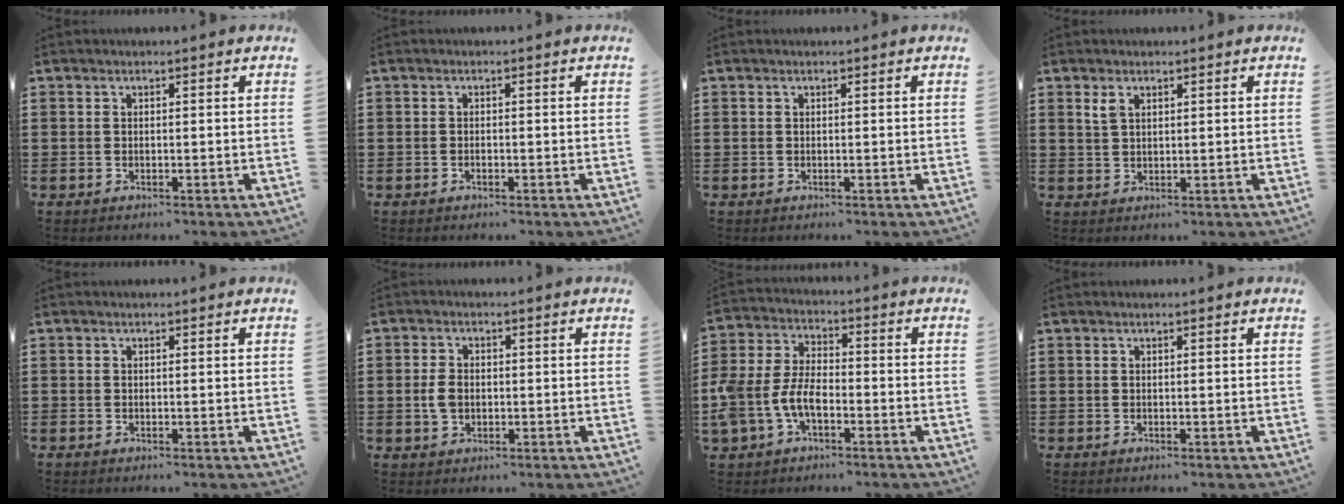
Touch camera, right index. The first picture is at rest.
{"total": 0.5, "force": [-0.3, 0.2, 0.3], "torque": [-0.009, -0.003, -0.005]}
{"total": 0.0}
{"total": 2.1, "force": [1.3, 1.1, 1.2], "torque": [-0.027, 0.004, 0.025]}
{"total": 0.0}
{"total": 3.1, "force": [-0.4, 2.1, 2.3], "torque": [-0.054, 0.001, -0.009]}
{"total": 6.8, "force": [-2.8, 4.1, 4.6], "torque": [-0.132, -0.001, -0.064]}
{"total": 0.0}